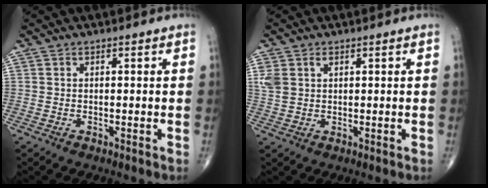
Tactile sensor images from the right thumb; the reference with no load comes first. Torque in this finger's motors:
{"motor_torque": [0.28, 1.24, 0.45, 0.55, 0.04]}